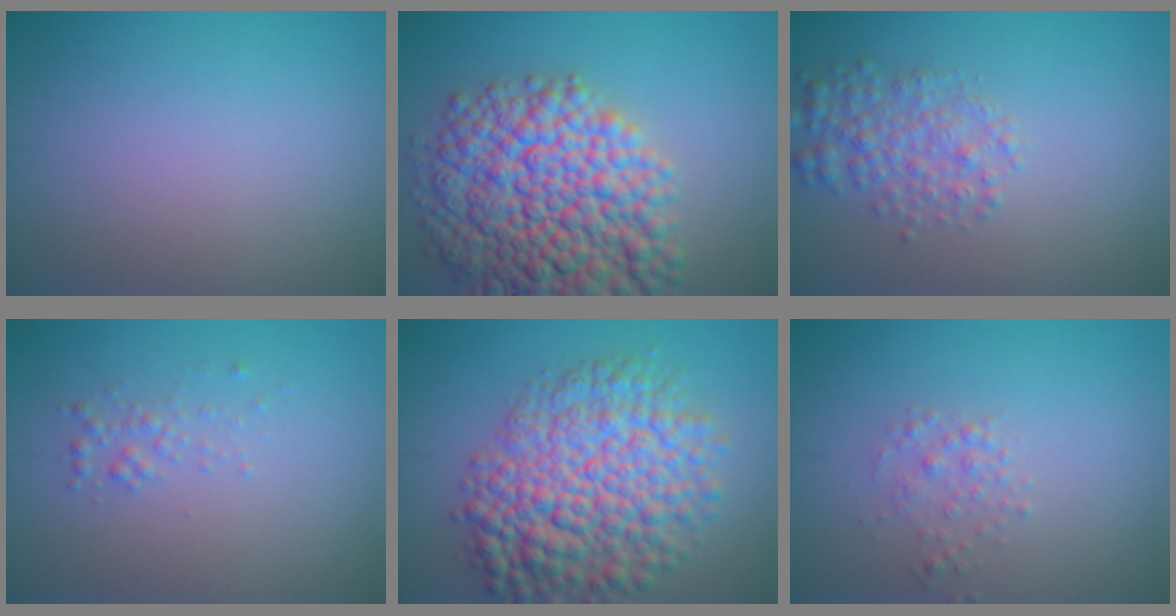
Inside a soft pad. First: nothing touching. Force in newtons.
{"total": 13.3, "press": 13.3, "slide": 0.5}
{"total": 3.1, "press": 3.1, "slide": 0.1}
{"total": 1.1, "press": 1.1, "slide": 0.1}
{"total": 9.9, "press": 9.9, "slide": 0.2}
{"total": 1.3, "press": 1.3, "slide": 0.0}